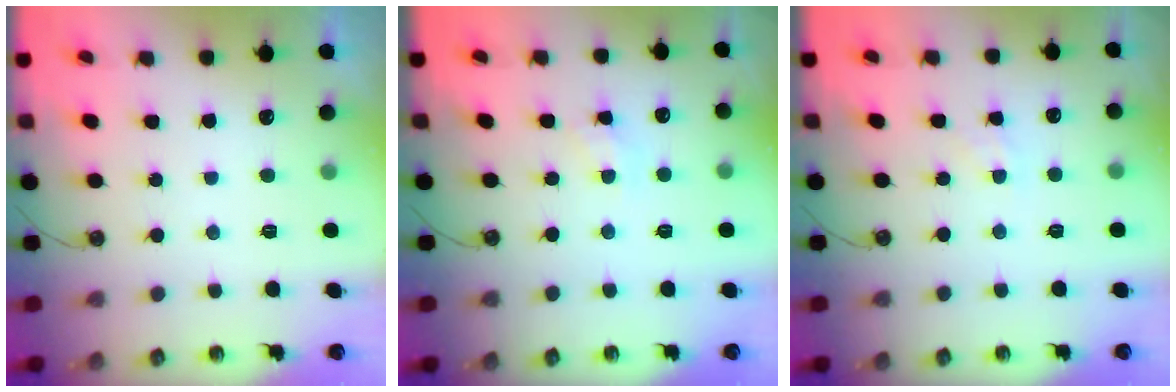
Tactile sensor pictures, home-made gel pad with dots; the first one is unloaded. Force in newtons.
{"total": 3.3, "press": 3.2, "slide": 0.5}
{"total": 2.4, "press": 2.4, "slide": 0.4}